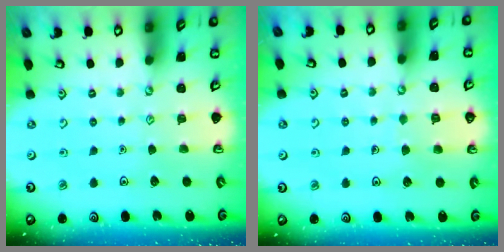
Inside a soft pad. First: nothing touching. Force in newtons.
{"total": 4.6, "press": 4.6, "slide": 0.4}